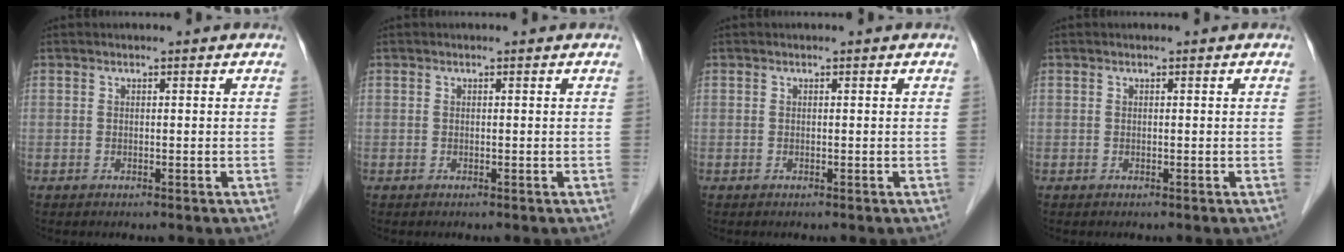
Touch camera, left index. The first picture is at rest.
{"total": 0.0}
{"total": 0.0}
{"total": 0.0}